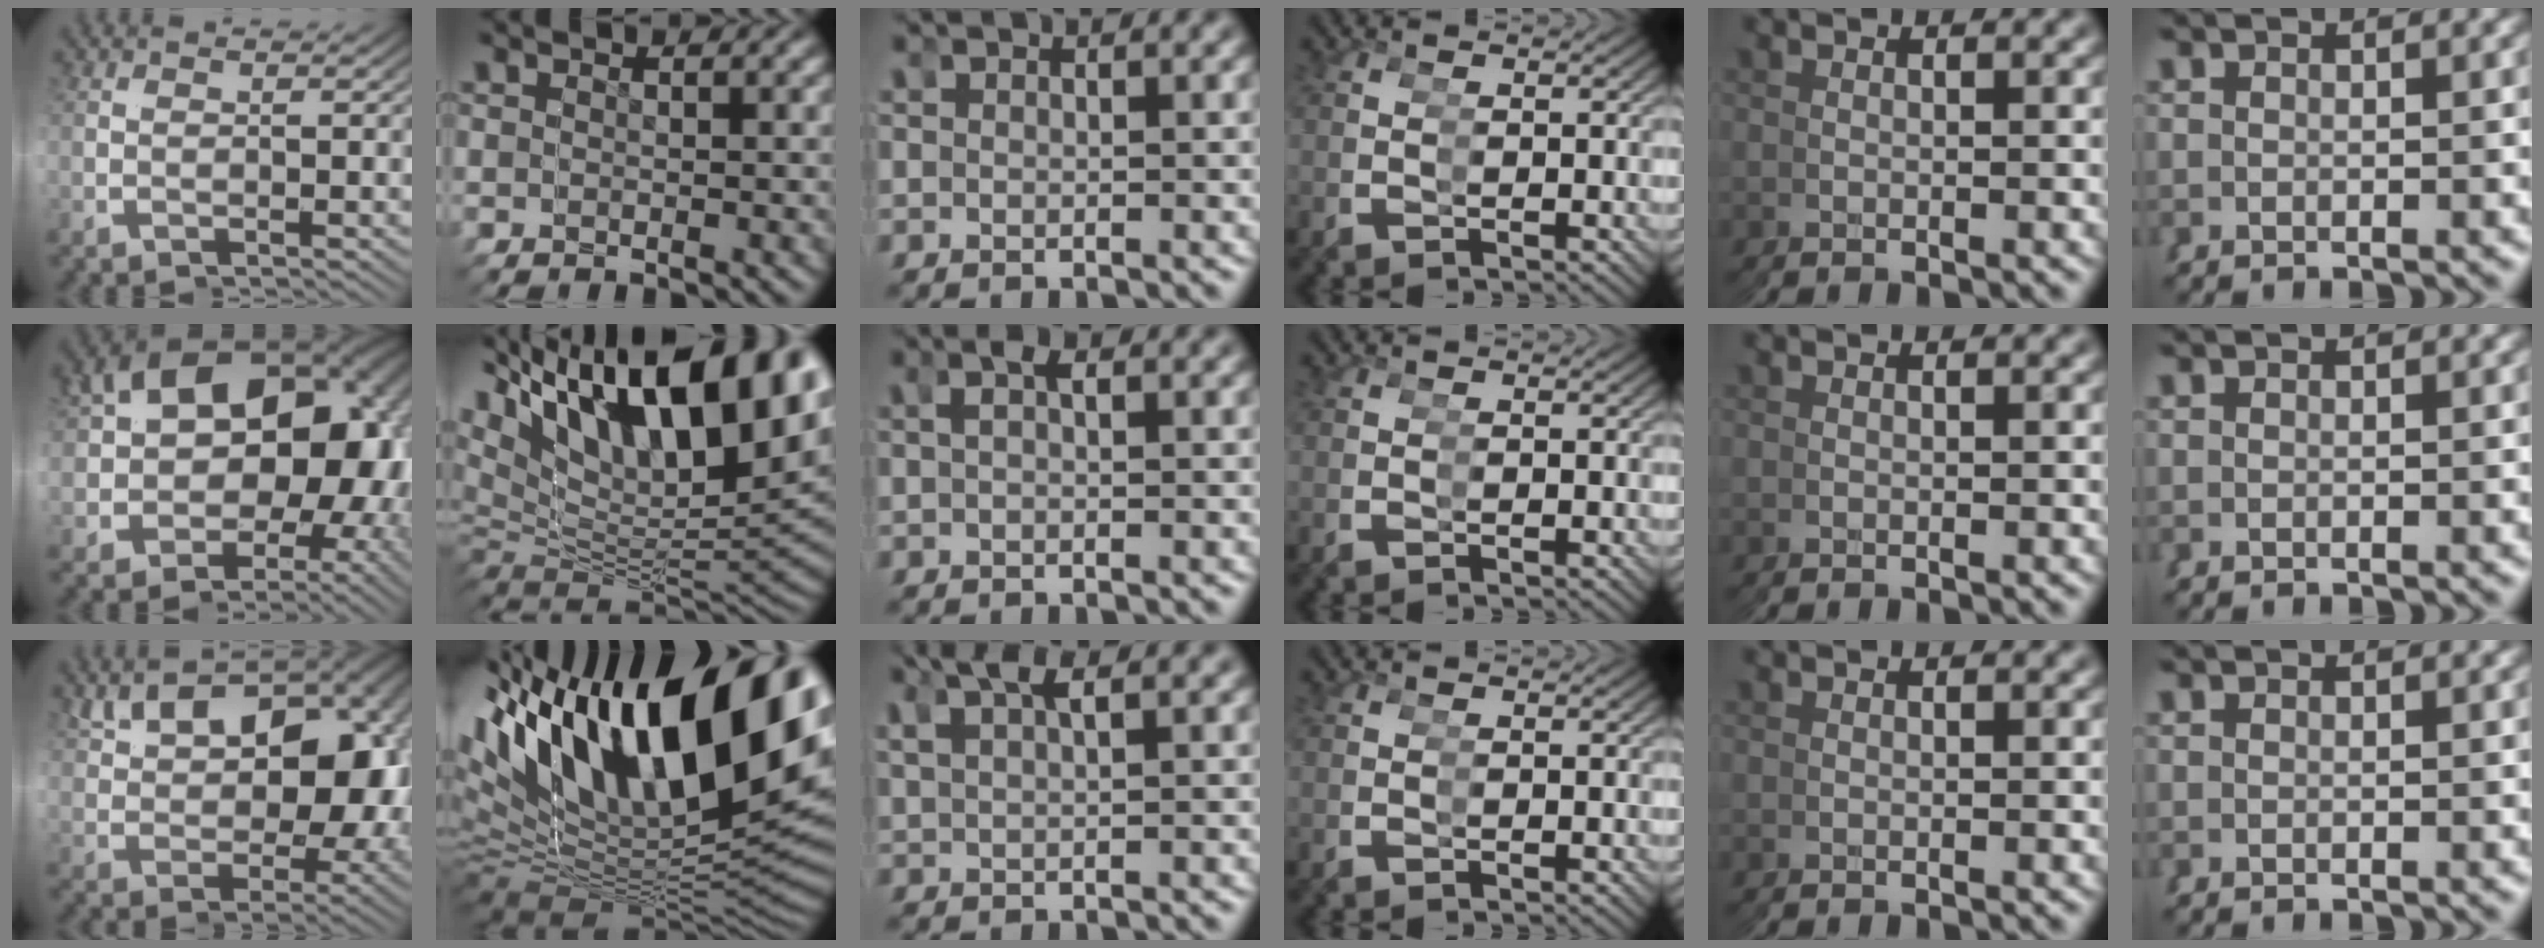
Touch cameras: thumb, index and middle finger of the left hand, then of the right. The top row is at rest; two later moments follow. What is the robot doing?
{"motion": "grasp_and_lifting", "object": "pipette"}